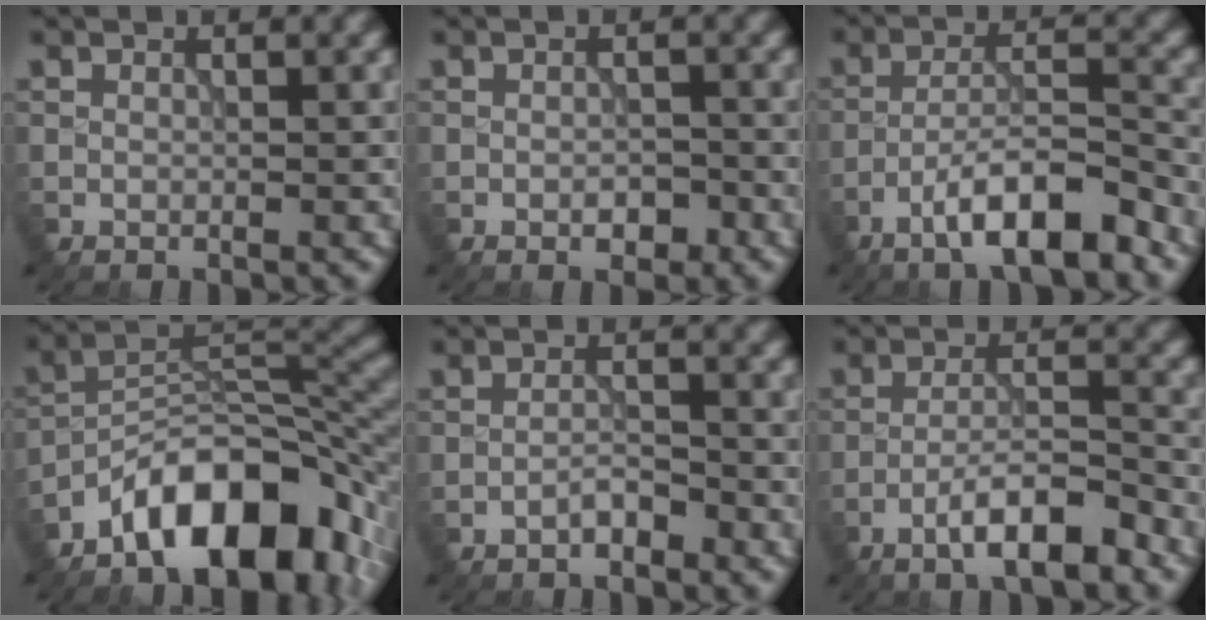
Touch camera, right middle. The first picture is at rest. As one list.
[{"total": 1.6, "force": [-0.8, 0.8, 1.1], "torque": [-0.017, 0.001, -0.014]}, {"total": 7.3, "force": [-4.7, 1.6, 5.4], "torque": [-0.087, 0.011, -0.082]}, {"total": 11.3, "force": [-6.8, 4.9, 7.6], "torque": [-0.101, 0.010, -0.128]}, {"total": 1.4, "force": [-1.2, 0.3, 0.8], "torque": [-0.012, 0.006, -0.024]}, {"total": 5.4, "force": [-3.5, 1.0, 4.1], "torque": [-0.067, 0.009, -0.065]}]